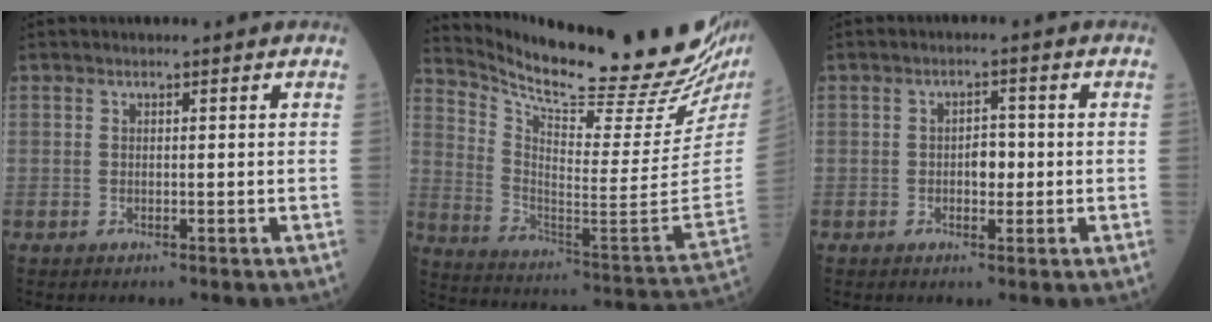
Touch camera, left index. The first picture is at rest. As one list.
[{"total": 25.7, "force": [23.0, 1.8, 11.4], "torque": [-0.201, -0.102, 0.324]}, {"total": 2.6, "force": [-0.3, 1.4, 2.1], "torque": [-0.029, 0.004, -0.006]}]